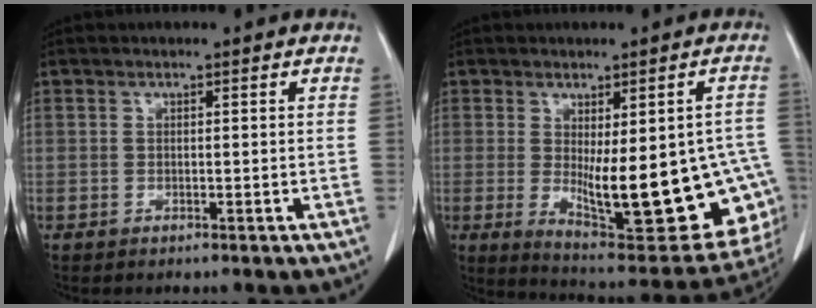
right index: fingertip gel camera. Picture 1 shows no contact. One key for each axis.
{"total": 22.0, "fx": -3.9, "fy": 7.0, "fz": 20.5, "tx": -0.195, "ty": -0.008, "tz": -0.028}